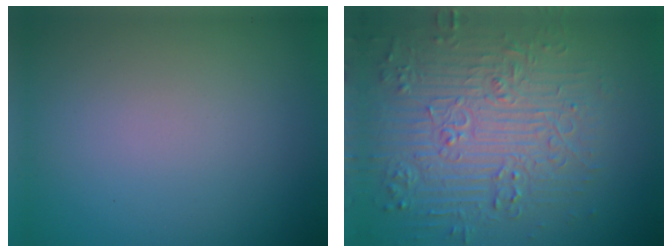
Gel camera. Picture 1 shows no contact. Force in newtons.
{"total": 7.4, "press": 5.9, "slide": 4.6}